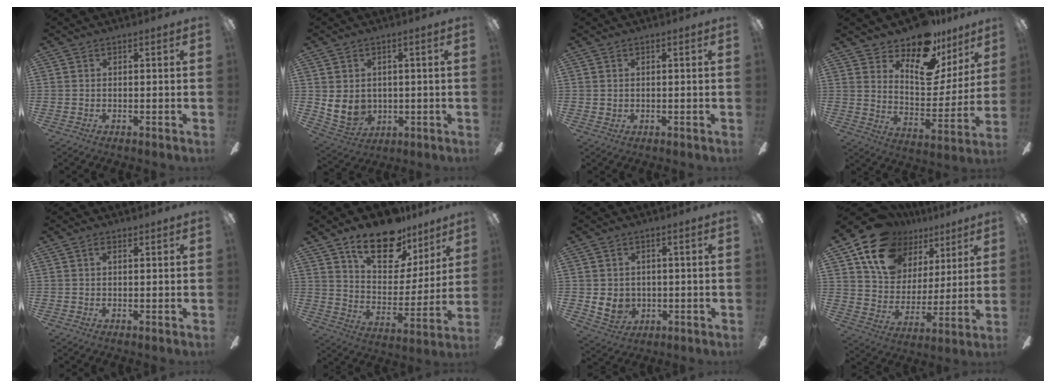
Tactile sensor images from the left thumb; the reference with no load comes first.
{"total": 7.8, "force": [1.2, 6.7, 3.8], "torque": [-0.096, -0.007, 0.026]}
{"total": 1.1, "force": [0.7, 0.9, 0.1], "torque": [-0.002, 0.004, 0.013]}
{"total": 15.9, "force": [12.6, 6.5, 7.2], "torque": [-0.117, -0.097, 0.221]}
{"total": 1.3, "force": [0.7, 0.6, 0.9], "torque": [-0.012, -0.002, 0.011]}
{"total": 17.9, "force": [12.8, 8.7, 9.0], "torque": [-0.138, -0.079, 0.223]}
{"total": 6.2, "force": [0.5, 5.7, 2.4], "torque": [-0.058, -0.004, 0.011]}
{"total": 17.4, "force": [12.2, 11.0, 5.8], "torque": [-0.128, -0.072, 0.229]}